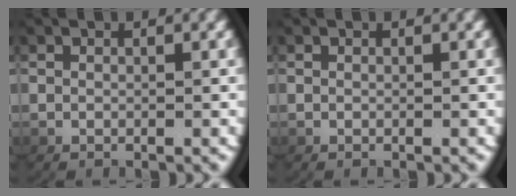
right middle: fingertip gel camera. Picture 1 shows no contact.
{"total": 0.0}